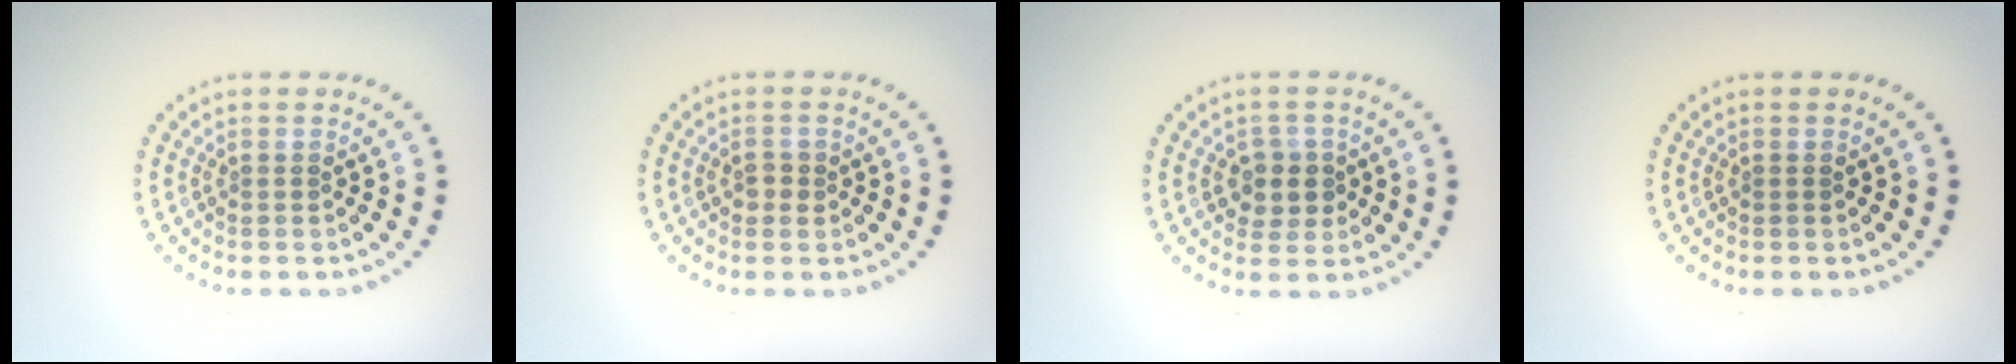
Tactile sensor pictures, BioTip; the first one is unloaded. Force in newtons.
{"total": 1.1, "press": 1.1, "slide": 0.2}
{"total": 2.6, "press": 2.5, "slide": 0.9}
{"total": 0.0}